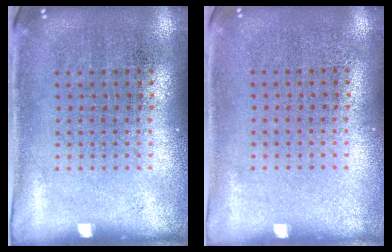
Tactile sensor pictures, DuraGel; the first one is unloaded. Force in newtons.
{"total": 0.0}